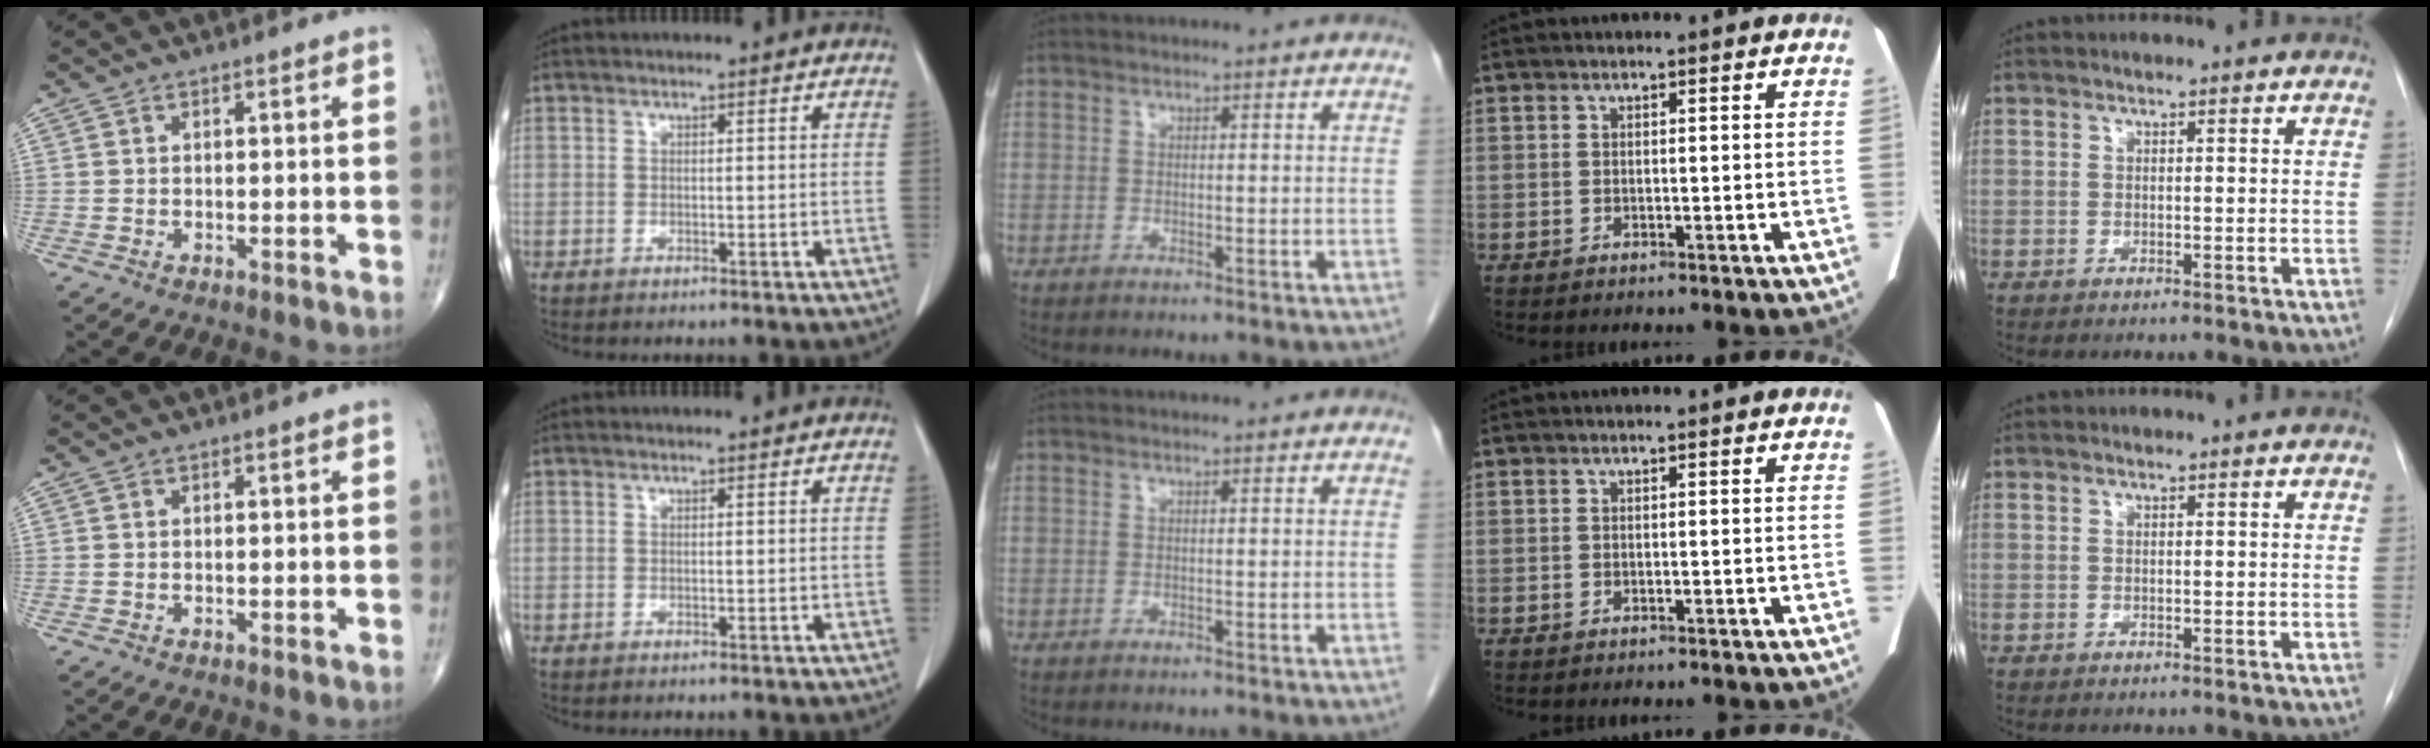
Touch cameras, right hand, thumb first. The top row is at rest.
{}